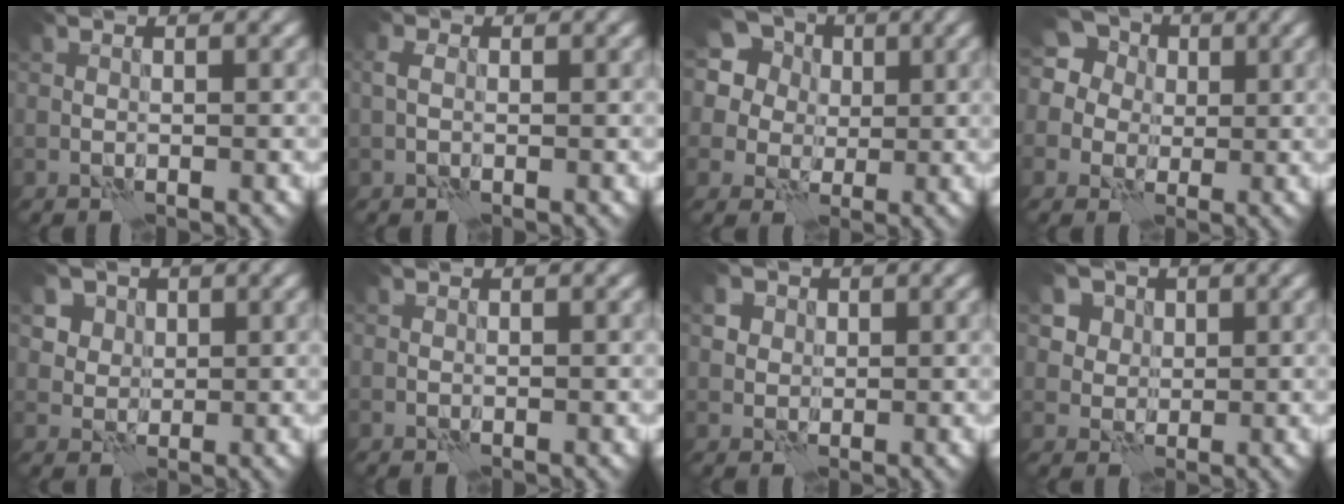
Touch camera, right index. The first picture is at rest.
{"total": 1.3, "force": [0.0, 0.9, 0.9], "torque": [-0.021, 0.004, -0.003]}
{"total": 12.2, "force": [5.8, 9.6, 4.9], "torque": [-0.136, 0.037, 0.084]}
{"total": 9.0, "force": [3.1, 7.5, 3.8], "torque": [-0.088, 0.038, 0.022]}
{"total": 6.7, "force": [3.5, 5.0, 2.7], "torque": [-0.060, 0.004, 0.052]}
{"total": 0.0}
{"total": 4.8, "force": [2.1, 3.8, 2.1], "torque": [-0.039, 0.015, 0.025]}
{"total": 7.0, "force": [3.5, 5.3, 2.9], "torque": [-0.063, 0.006, 0.049]}